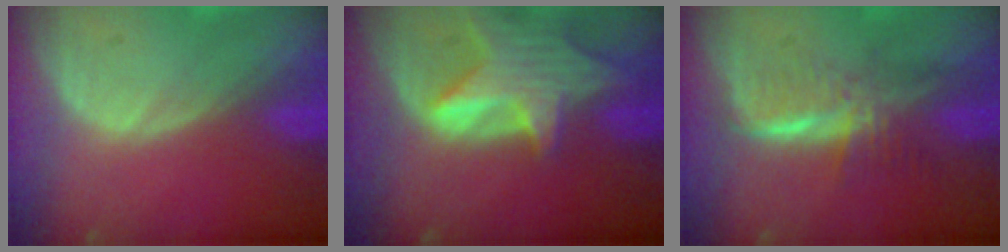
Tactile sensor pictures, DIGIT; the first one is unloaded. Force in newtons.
{"total": 8.1, "press": 7.4, "slide": 3.3}
{"total": 5.8, "press": 5.3, "slide": 2.3}